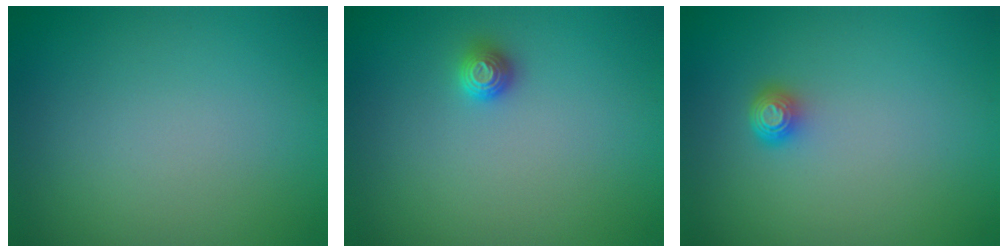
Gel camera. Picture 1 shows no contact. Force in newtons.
{"total": 1.1, "press": 1.1, "slide": 0.4}
{"total": 1.5, "press": 1.2, "slide": 0.9}